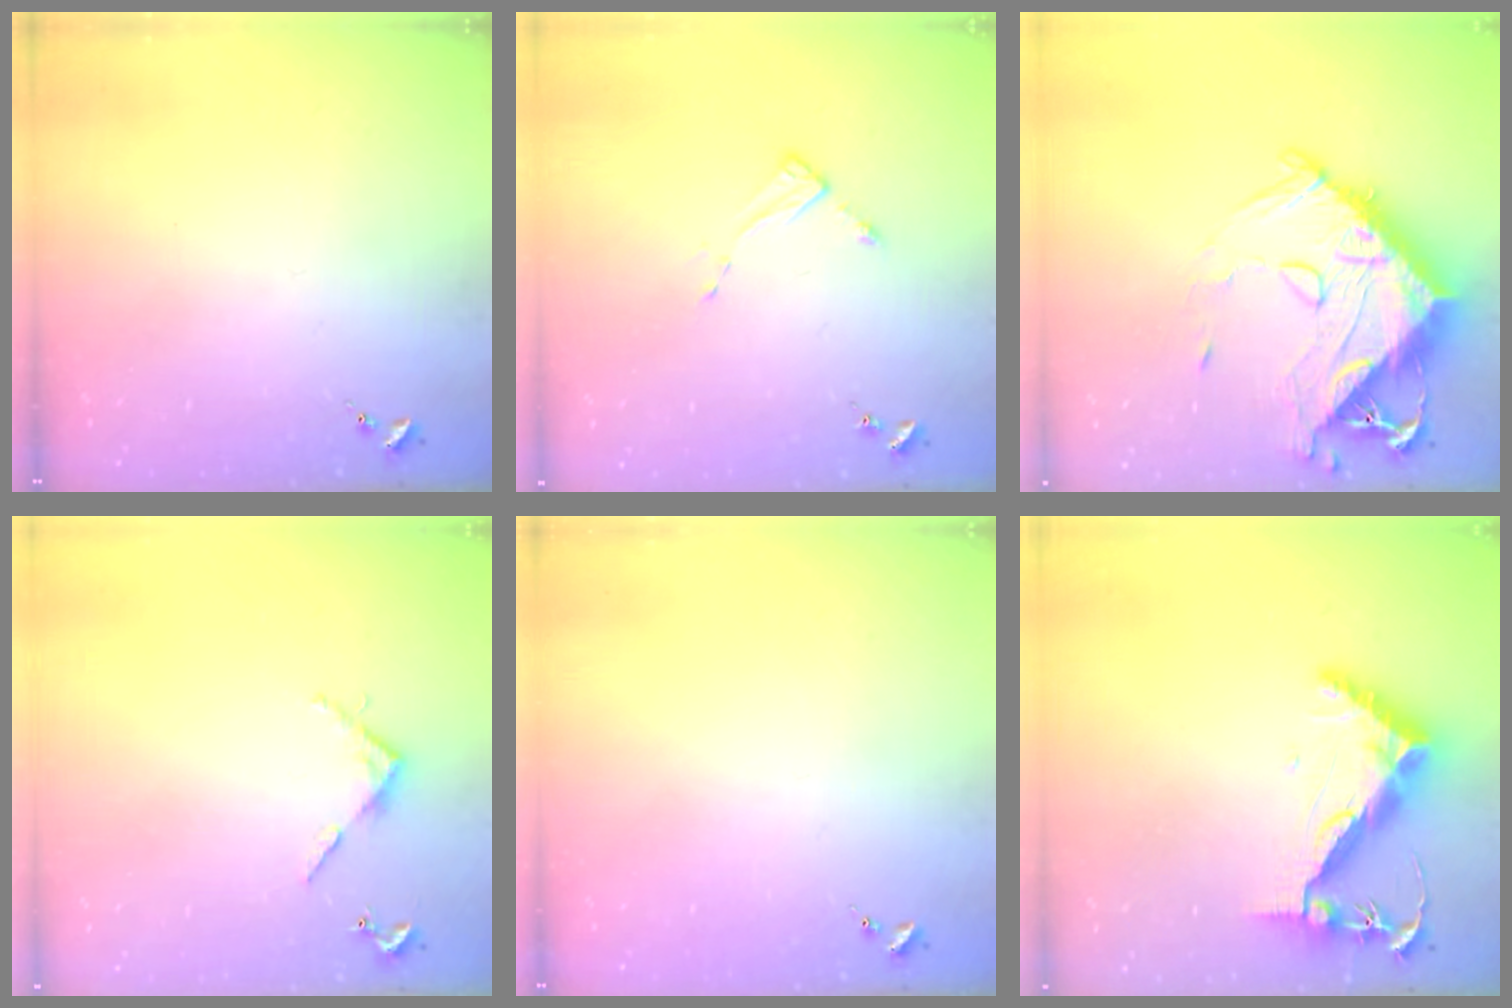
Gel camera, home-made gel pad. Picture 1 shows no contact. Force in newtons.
{"total": 2.8, "press": 2.7, "slide": 0.3}
{"total": 19.8, "press": 19.7, "slide": 2.2}
{"total": 4.0, "press": 4.0, "slide": 0.3}
{"total": 0.0}
{"total": 11.8, "press": 11.7, "slide": 1.5}